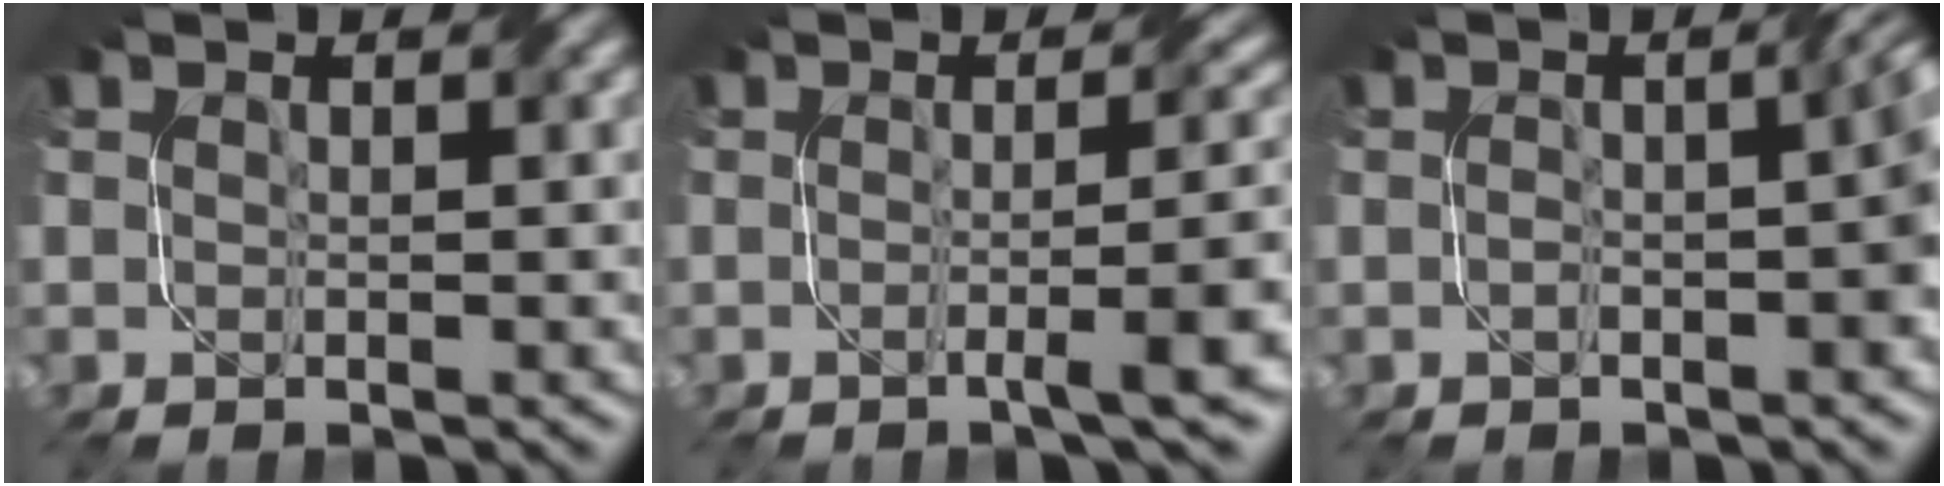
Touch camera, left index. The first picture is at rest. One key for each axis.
{"total": 5.1, "fx": -1.2, "fy": 0.9, "fz": 4.8, "tx": -0.056, "ty": -0.001, "tz": -0.026}
{"total": 3.3, "fx": -0.8, "fy": 0.8, "fz": 3.1, "tx": -0.046, "ty": 0.010, "tz": -0.017}